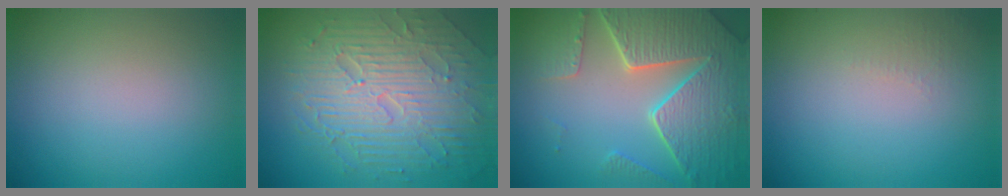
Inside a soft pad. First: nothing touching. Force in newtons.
{"total": 9.4, "press": 6.2, "slide": 7.1}
{"total": 8.2, "press": 6.1, "slide": 5.5}
{"total": 1.0, "press": 0.9, "slide": 0.3}